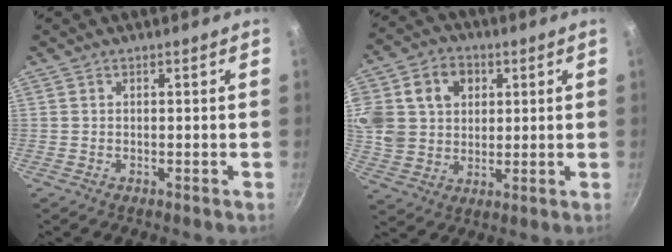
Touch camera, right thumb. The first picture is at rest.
{"total": 19.3, "force": [5.5, 15.7, 9.8], "torque": [-0.212, 0.022, 0.099]}